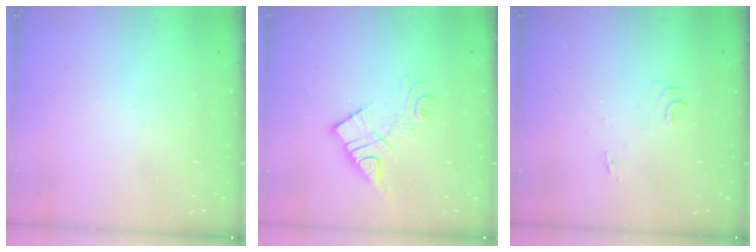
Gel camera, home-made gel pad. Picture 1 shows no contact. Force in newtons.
{"total": 10.7, "press": 10.7, "slide": 0.5}
{"total": 6.4, "press": 6.4, "slide": 0.6}